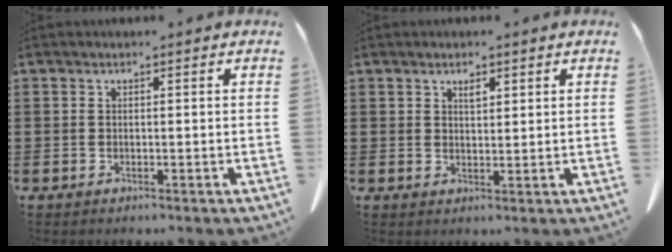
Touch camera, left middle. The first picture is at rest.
{"total": 1.7, "force": [1.2, 0.6, 1.0], "torque": [-0.021, 0.000, 0.023]}